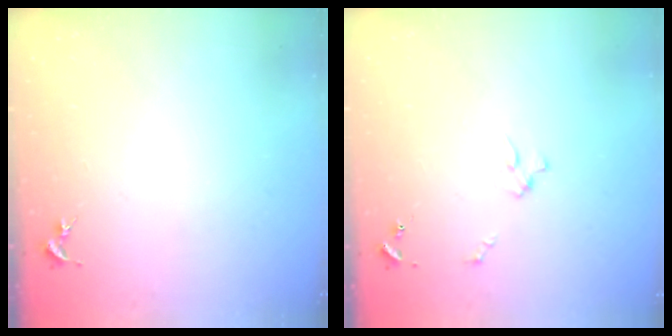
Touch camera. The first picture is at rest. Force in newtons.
{"total": 2.0, "press": 2.0, "slide": 0.2}